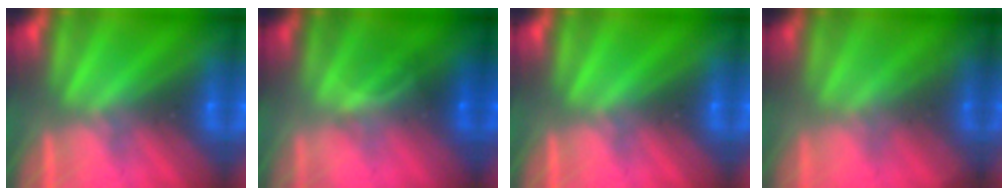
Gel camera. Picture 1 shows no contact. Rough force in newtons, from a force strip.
{"total": 1.4}
{"total": 0.0}
{"total": 1.8}